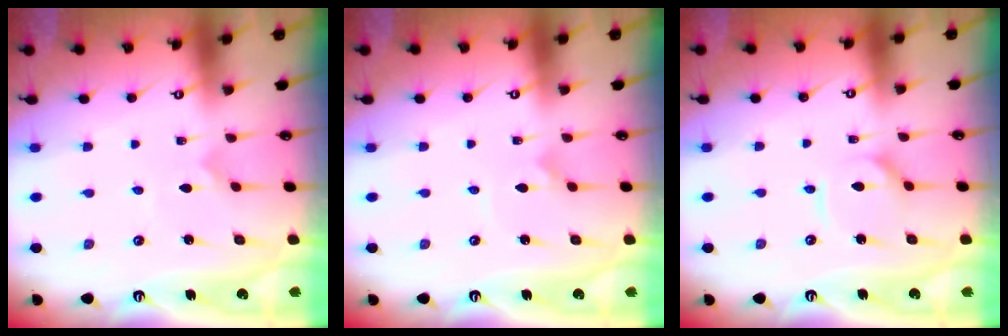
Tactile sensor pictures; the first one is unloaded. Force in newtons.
{"total": 1.6, "press": 1.6, "slide": 0.1}
{"total": 4.1, "press": 4.0, "slide": 0.4}